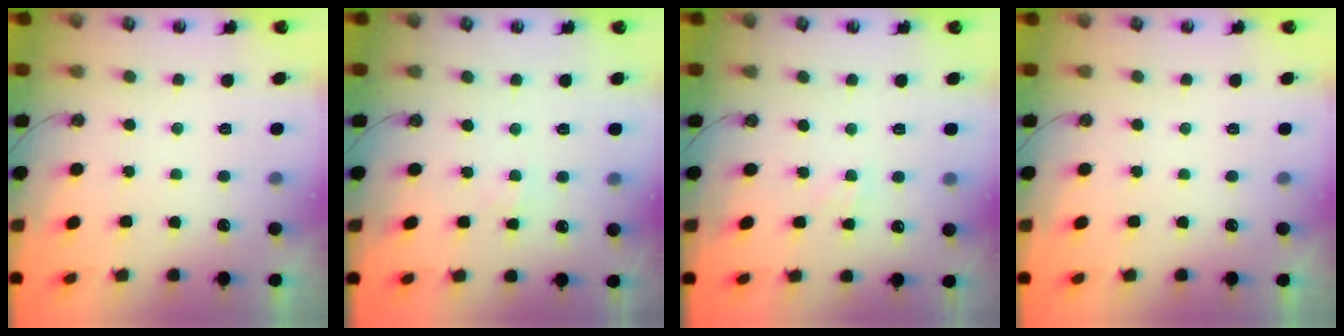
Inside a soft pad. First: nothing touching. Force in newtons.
{"total": 2.5, "press": 2.4, "slide": 0.4}
{"total": 2.9, "press": 2.9, "slide": 0.5}
{"total": 0.0}